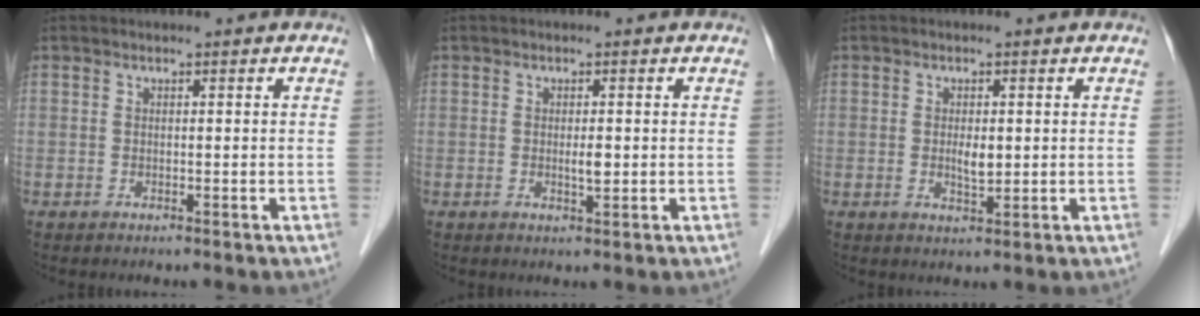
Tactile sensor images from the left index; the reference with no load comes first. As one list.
[{"total": 1.6, "force": [0.0, 0.4, 1.6], "torque": [-0.028, -0.002, 0.000]}, {"total": 2.5, "force": [0.1, 0.9, 2.3], "torque": [-0.042, -0.003, 0.004]}]